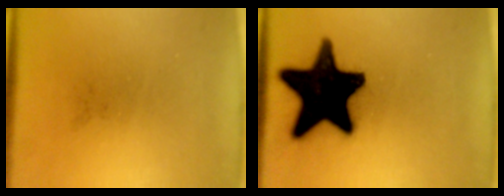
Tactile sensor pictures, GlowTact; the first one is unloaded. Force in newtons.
{"total": 20.0}